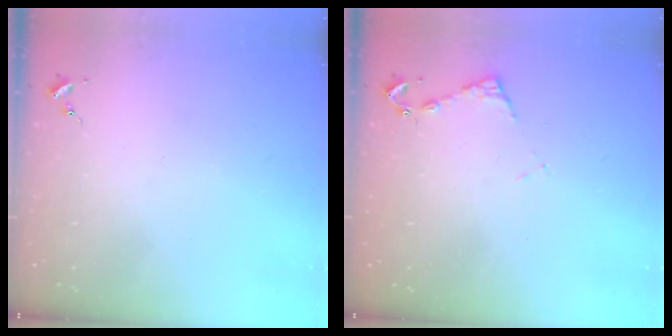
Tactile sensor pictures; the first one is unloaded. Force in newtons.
{"total": 6.2, "press": 6.2, "slide": 0.8}